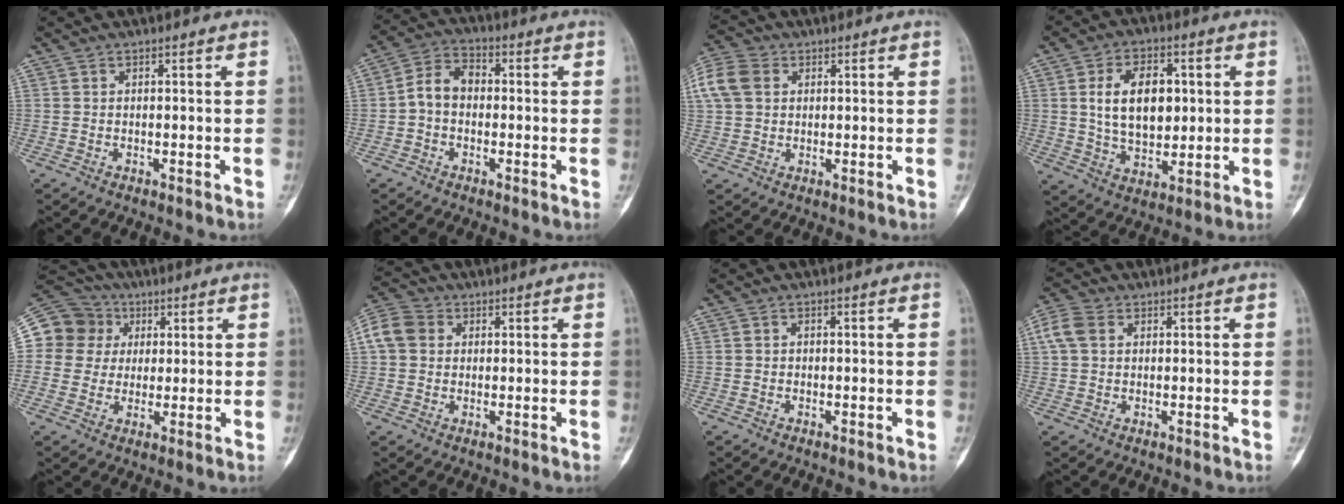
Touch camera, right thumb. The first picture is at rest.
{"total": 6.4, "force": [-0.8, 4.7, 4.3], "torque": [-0.062, 0.025, -0.028]}
{"total": 12.0, "force": [3.4, 9.3, 6.7], "torque": [-0.165, 0.024, 0.062]}
{"total": 12.9, "force": [2.2, 8.1, 9.8], "torque": [-0.134, -0.004, 0.042]}
{"total": 12.6, "force": [2.6, 12.0, 2.8], "torque": [-0.035, 0.031, 0.045]}
{"total": 7.7, "force": [1.6, 6.4, 4.0], "torque": [-0.073, 0.017, 0.023]}
{"total": 0.6, "force": [-0.1, 0.6, 0.2], "torque": [0.006, 0.004, -0.006]}
{"total": 5.0, "force": [1.4, 3.6, 3.1], "torque": [-0.075, 0.015, 0.025]}